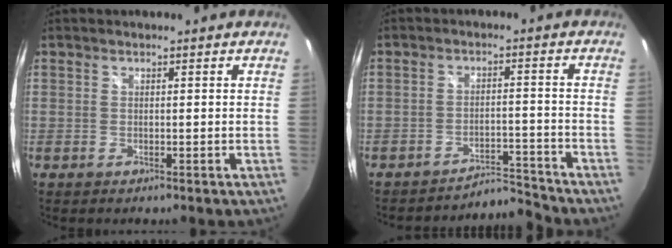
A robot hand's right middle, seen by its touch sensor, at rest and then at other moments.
{"total": 5.3, "force": [-5.1, -0.7, -1.1], "torque": [0.007, 0.017, -0.084]}